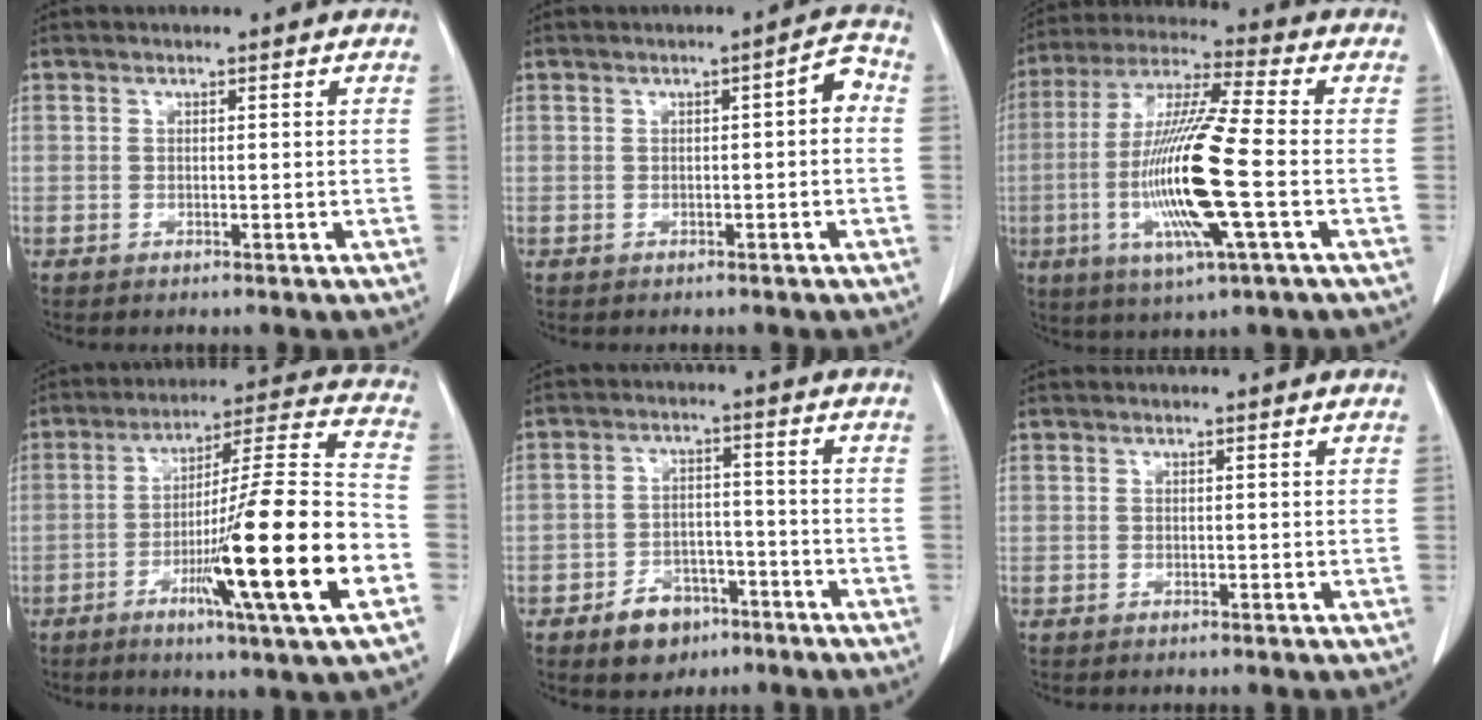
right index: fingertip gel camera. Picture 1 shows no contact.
{"total": 2.8, "force": [-0.1, 0.7, 2.7], "torque": [-0.032, 0.015, -0.003]}
{"total": 16.5, "force": [-3.3, 0.5, 16.1], "torque": [-0.331, -0.014, -0.068]}
{"total": 20.7, "force": [-7.0, -0.4, 19.5], "torque": [-0.296, -0.012, -0.115]}
{"total": 8.8, "force": [-5.6, 5.6, 3.8], "torque": [-0.065, 0.023, -0.087]}
{"total": 0.0}